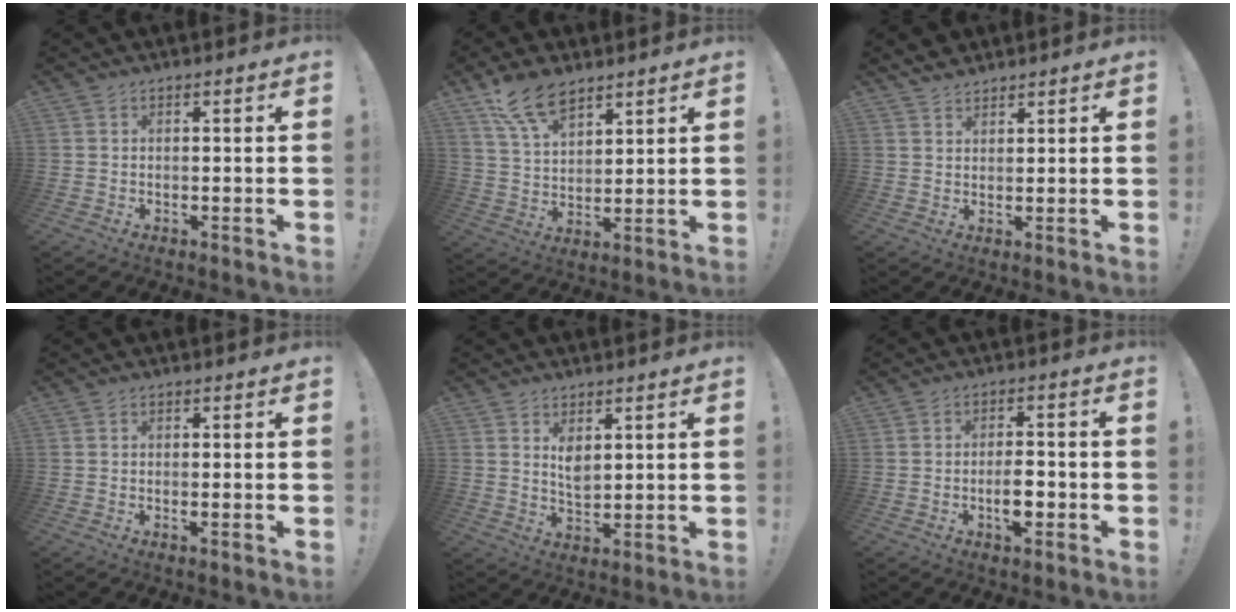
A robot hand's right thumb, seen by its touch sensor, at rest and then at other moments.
{"total": 11.2, "force": [8.1, 5.2, 5.6], "torque": [-0.117, -0.039, 0.158]}
{"total": 3.3, "force": [2.9, 1.4, 0.6], "torque": [-0.002, -0.020, 0.053]}
{"total": 0.7, "force": [0.2, 0.0, 0.7], "torque": [-0.009, -0.002, 0.003]}
{"total": 4.9, "force": [2.6, 2.8, 3.1], "torque": [-0.040, -0.020, 0.044]}
{"total": 6.3, "force": [-2.1, 2.6, 5.4], "torque": [-0.084, -0.001, -0.040]}